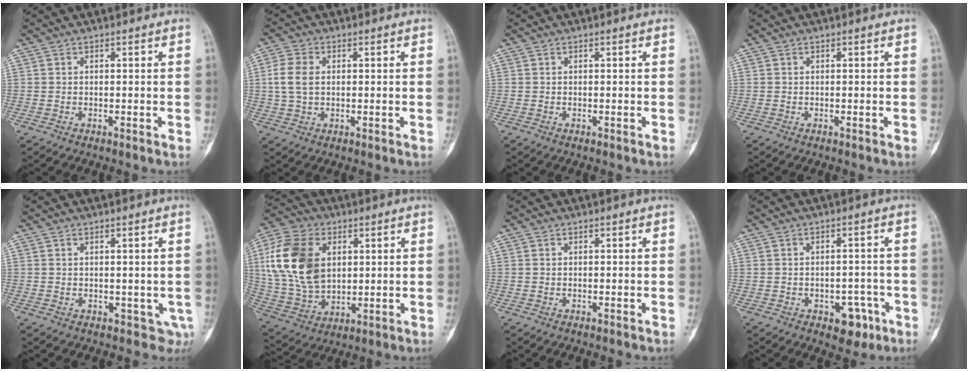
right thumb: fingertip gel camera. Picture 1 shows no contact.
{"total": 5.9, "force": [0.7, 3.9, 4.4], "torque": [-0.101, 0.007, 0.014]}
{"total": 0.0}
{"total": 0.0}
{"total": 3.2, "force": [0.4, 2.1, 2.4], "torque": [-0.017, -0.008, 0.016]}
{"total": 19.0, "force": [4.2, 12.7, 13.5], "torque": [-0.269, -0.003, 0.086]}
{"total": 0.0}
{"total": 5.9, "force": [-2.7, 3.8, 3.6], "torque": [-0.015, 0.020, -0.028]}